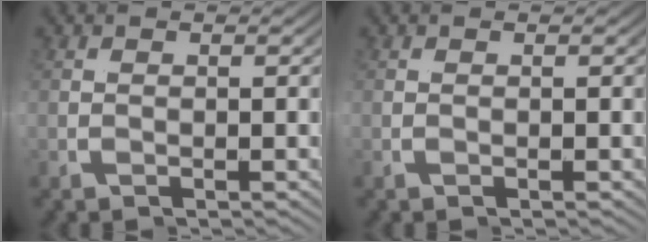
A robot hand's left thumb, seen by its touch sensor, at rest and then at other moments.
{"total": 0.0}